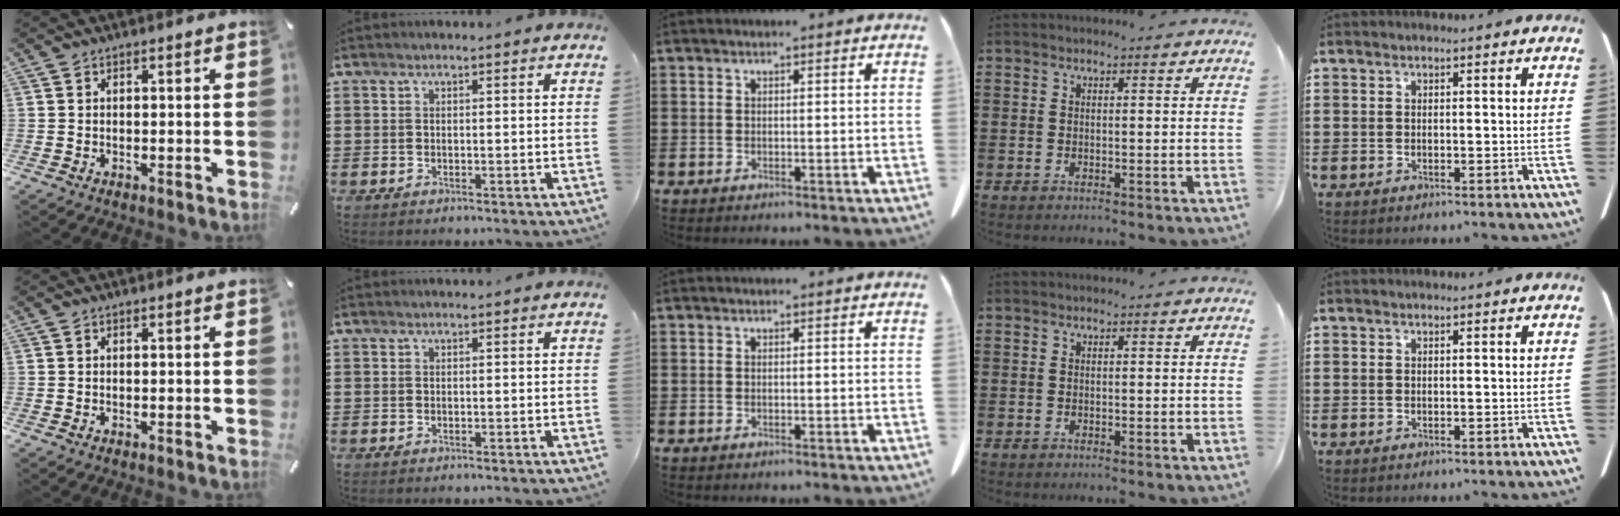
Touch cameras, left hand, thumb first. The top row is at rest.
{}